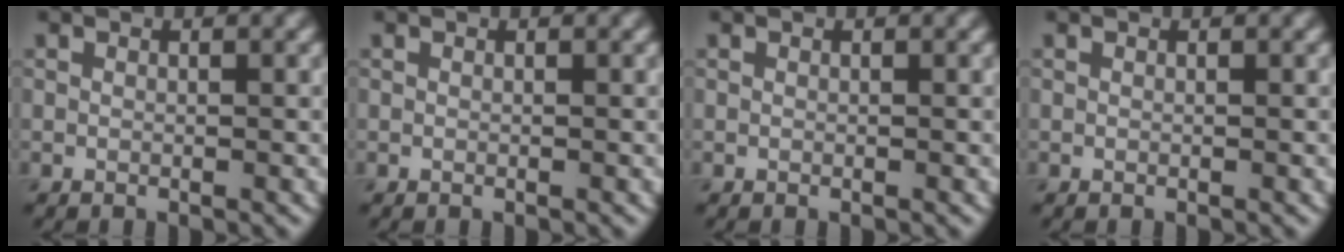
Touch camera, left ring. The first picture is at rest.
{"total": 0.0}
{"total": 0.0}
{"total": 0.0}